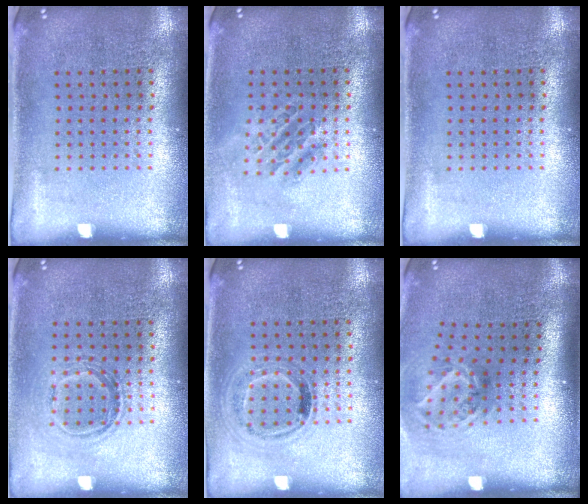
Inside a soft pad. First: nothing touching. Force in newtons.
{"total": 1.1, "press": 1.0, "slide": 0.4}
{"total": 0.0}
{"total": 1.1, "press": 0.9, "slide": 0.6}
{"total": 1.0, "press": 0.9, "slide": 0.5}
{"total": 1.9, "press": 1.2, "slide": 1.5}